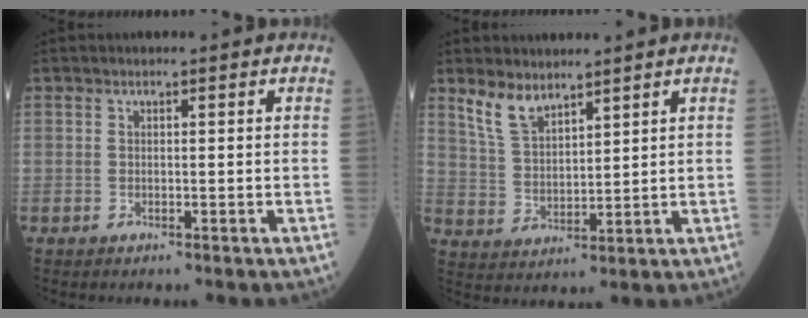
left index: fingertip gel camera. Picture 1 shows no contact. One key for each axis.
{"total": 5.5, "fx": 4.5, "fy": 2.1, "fz": 2.3, "tx": -0.055, "ty": 0.005, "tz": 0.100}